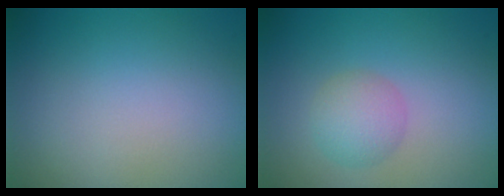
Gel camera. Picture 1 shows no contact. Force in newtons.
{"total": 2.5, "press": 2.5, "slide": 0.1}